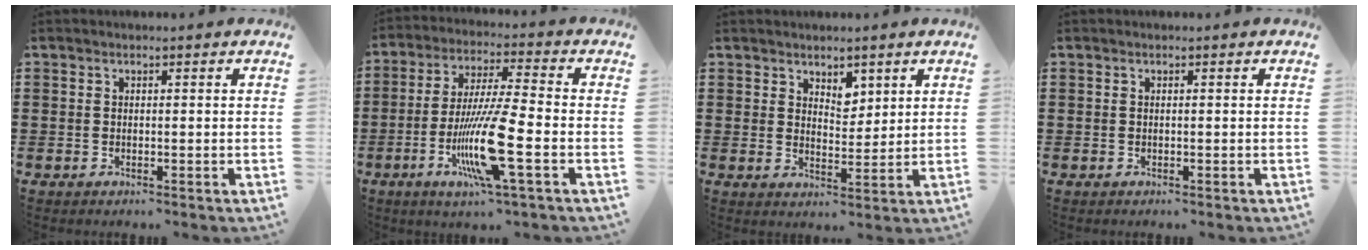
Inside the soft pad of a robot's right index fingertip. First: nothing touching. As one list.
[{"total": 13.0, "force": [-4.2, 1.3, 12.2], "torque": [-0.248, -0.015, -0.085]}, {"total": 3.7, "force": [2.9, 2.0, 1.1], "torque": [-0.022, -0.001, 0.051]}, {"total": 0.0}]